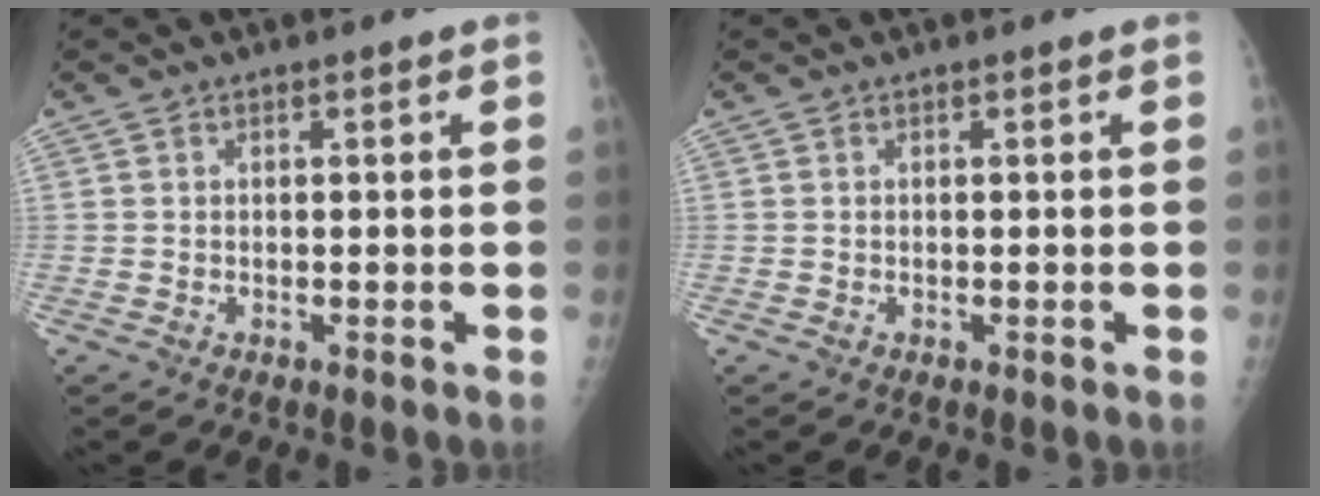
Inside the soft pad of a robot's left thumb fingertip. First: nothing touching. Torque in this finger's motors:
{"motor_torque": [-0.03, -0.02, 0.04, -0.04, 0.02]}